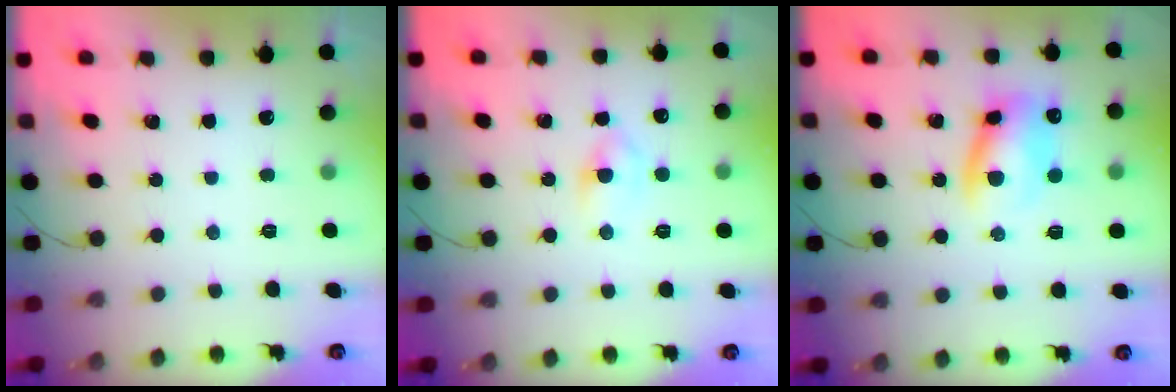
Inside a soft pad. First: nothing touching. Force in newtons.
{"total": 2.7, "press": 2.5, "slide": 1.1}
{"total": 10.8, "press": 10.6, "slide": 1.9}